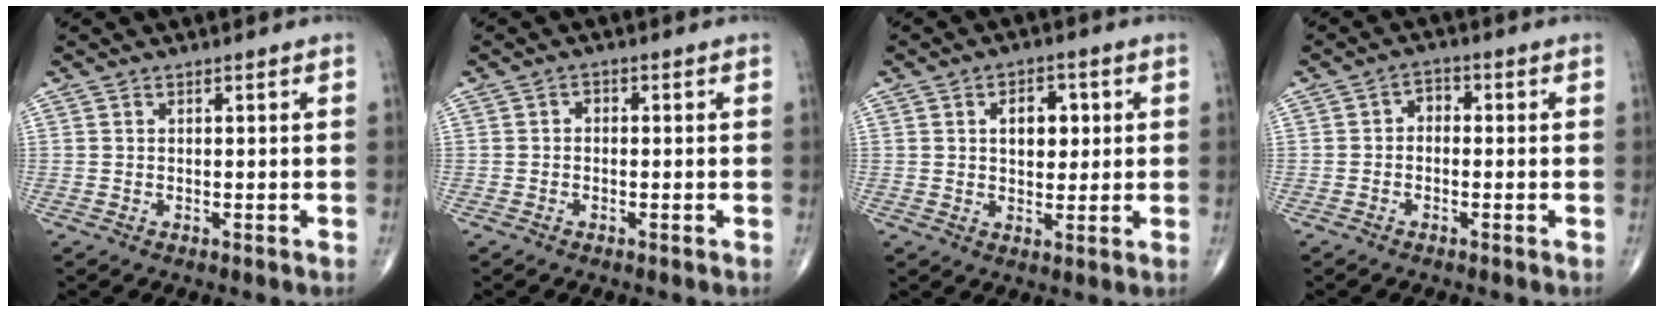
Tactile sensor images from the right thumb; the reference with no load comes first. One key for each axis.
{"total": 1.2, "fx": -0.2, "fy": 1.0, "fz": 0.7, "tx": -0.001, "ty": 0.004, "tz": -0.009}
{"total": 6.8, "fx": 1.5, "fy": 4.3, "fz": 5.0, "tx": -0.043, "ty": 0.000, "tz": 0.021}
{"total": 2.8, "fx": -0.3, "fy": 2.1, "fz": 1.8, "tx": -0.010, "ty": 0.015, "tz": -0.019}